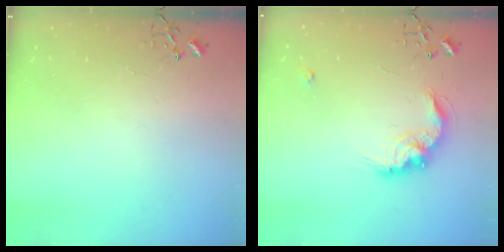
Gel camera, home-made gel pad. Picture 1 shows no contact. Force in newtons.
{"total": 12.6, "press": 12.6, "slide": 0.4}